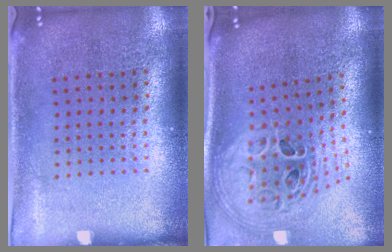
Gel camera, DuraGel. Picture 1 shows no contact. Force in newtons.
{"total": 2.9, "press": 2.0, "slide": 2.1}